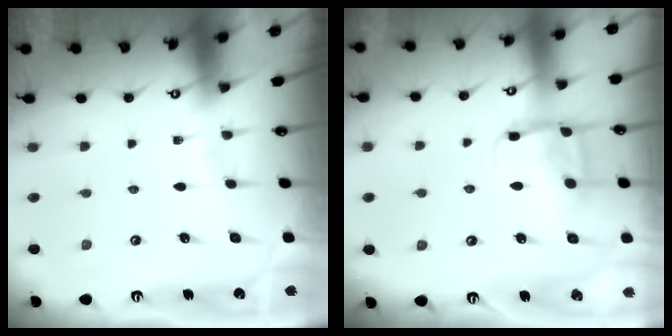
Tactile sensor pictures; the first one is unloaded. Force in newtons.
{"total": 11.0, "press": 10.9, "slide": 1.2}